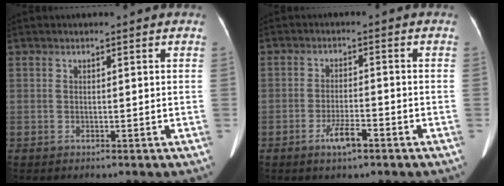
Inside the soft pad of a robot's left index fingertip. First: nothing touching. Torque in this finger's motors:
{"motor_torque": [0.60, 0.52, 0.29, 0.01]}